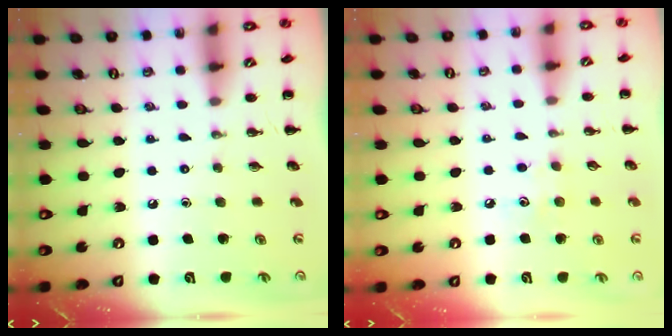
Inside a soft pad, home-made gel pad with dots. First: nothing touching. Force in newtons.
{"total": 4.9, "press": 4.7, "slide": 1.0}